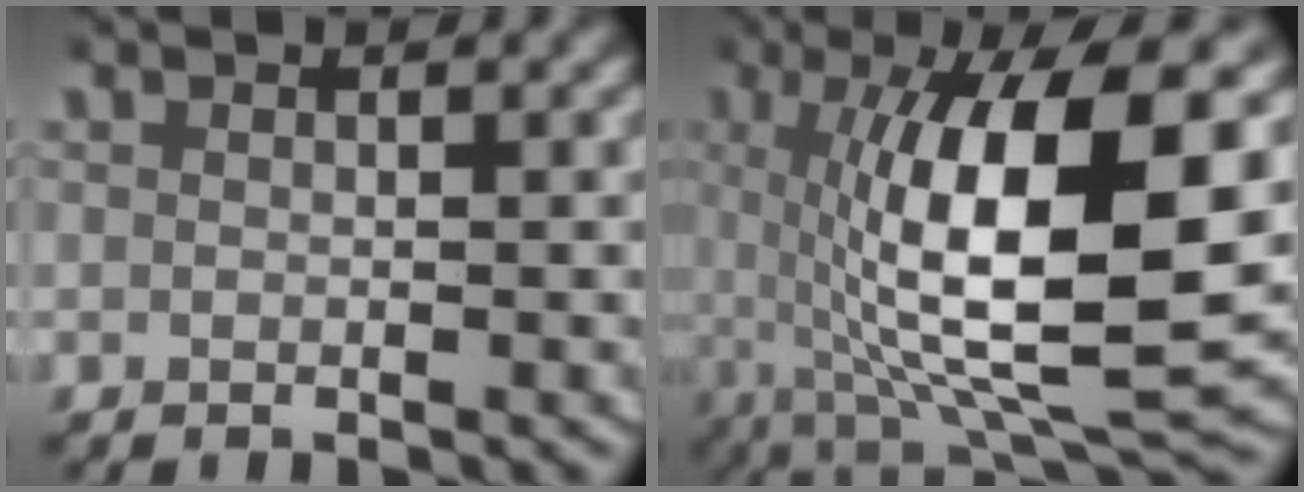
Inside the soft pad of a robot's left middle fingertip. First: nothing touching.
{"total": 15.3, "force": [0.7, 4.9, 14.4], "torque": [-0.228, -0.003, 0.018]}